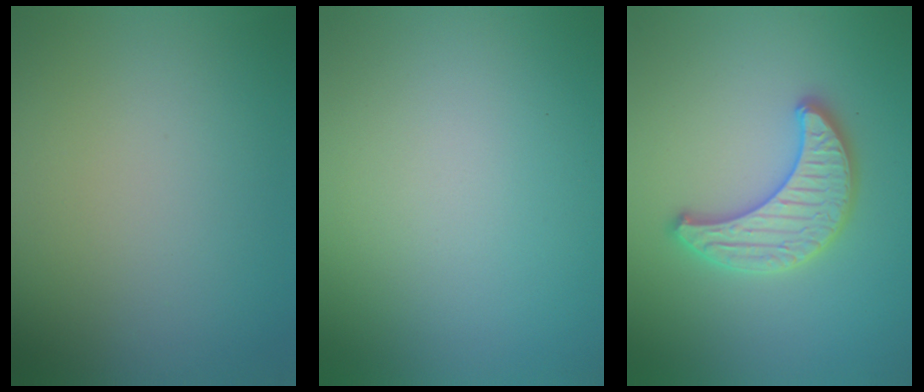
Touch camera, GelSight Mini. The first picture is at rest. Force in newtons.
{"total": 0.0}
{"total": 3.3, "press": 3.3, "slide": 0.2}